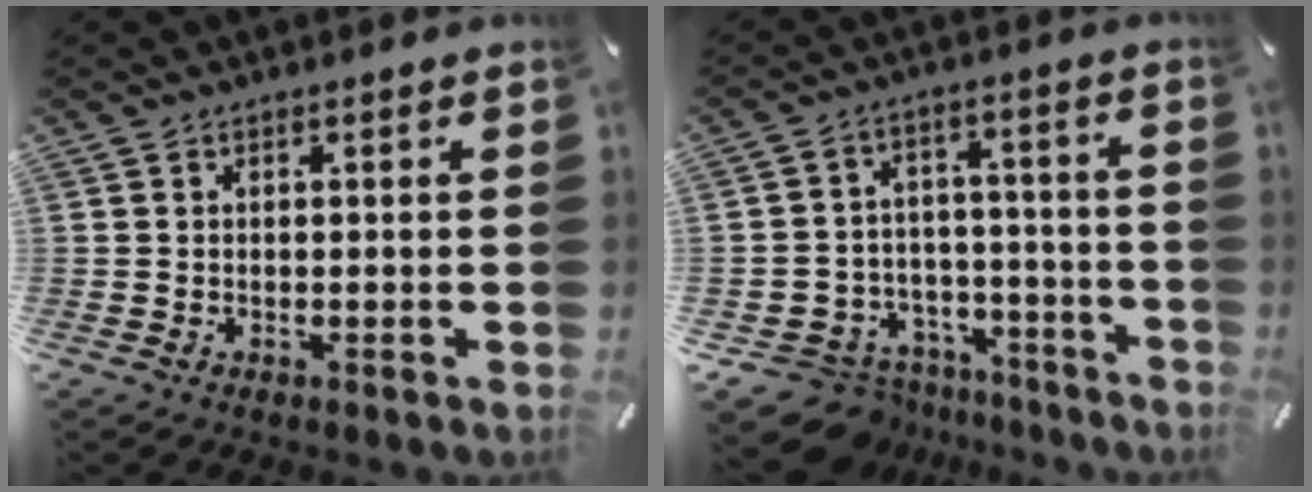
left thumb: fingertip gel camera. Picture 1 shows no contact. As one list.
[{"total": 9.1, "force": [-6.0, 6.6, 1.5], "torque": [-0.020, 0.038, -0.098]}]